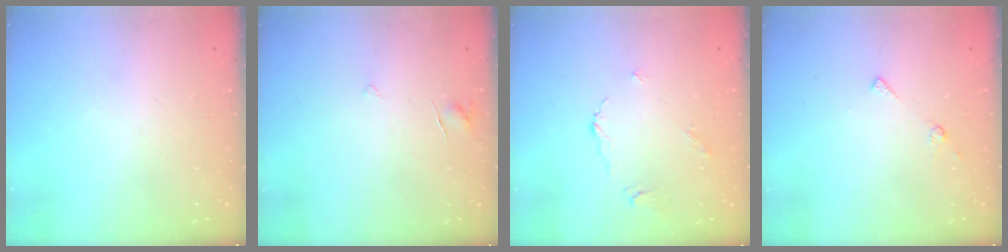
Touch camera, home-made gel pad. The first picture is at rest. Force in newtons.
{"total": 3.2, "press": 3.1, "slide": 0.2}
{"total": 2.2, "press": 2.2, "slide": 0.4}
{"total": 5.4, "press": 5.3, "slide": 0.7}